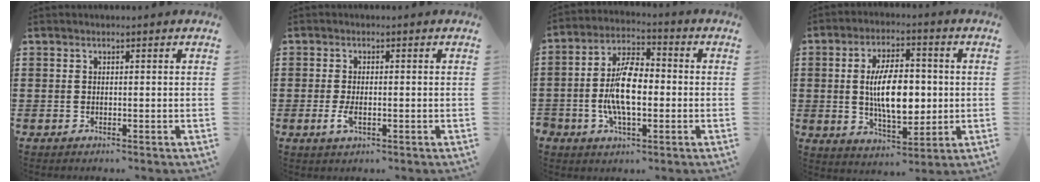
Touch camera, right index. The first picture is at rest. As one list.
[{"total": 2.6, "force": [-0.6, 0.9, 2.3], "torque": [-0.059, -0.008, -0.015]}, {"total": 9.0, "force": [-1.4, 4.4, 7.7], "torque": [-0.168, 0.003, -0.031]}, {"total": 10.3, "force": [0.3, 5.0, 9.0], "torque": [-0.157, 0.001, -0.002]}]